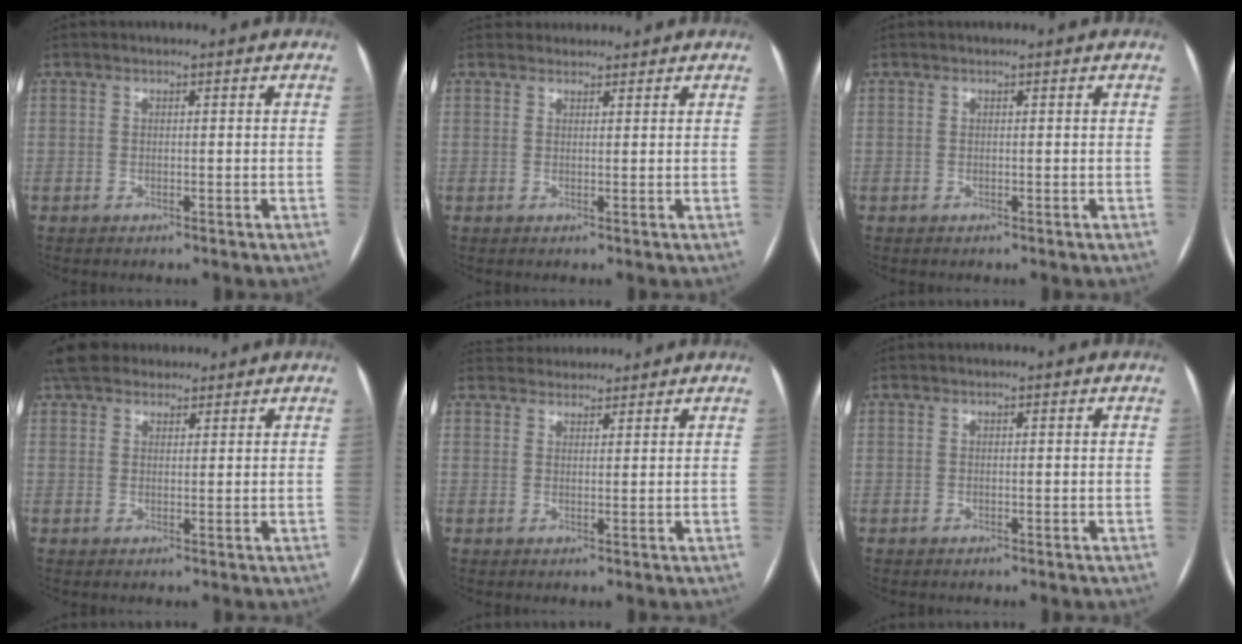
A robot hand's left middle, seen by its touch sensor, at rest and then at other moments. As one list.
[{"total": 2.5, "force": [2.3, 0.8, -0.3], "torque": [0.007, 0.023, 0.036]}, {"total": 0.0}, {"total": 7.9, "force": [6.6, 3.4, 2.6], "torque": [-0.035, 0.038, 0.114]}, {"total": 5.2, "force": [5.0, 1.5, 0.3], "torque": [-0.003, 0.030, 0.076]}, {"total": 0.0}]